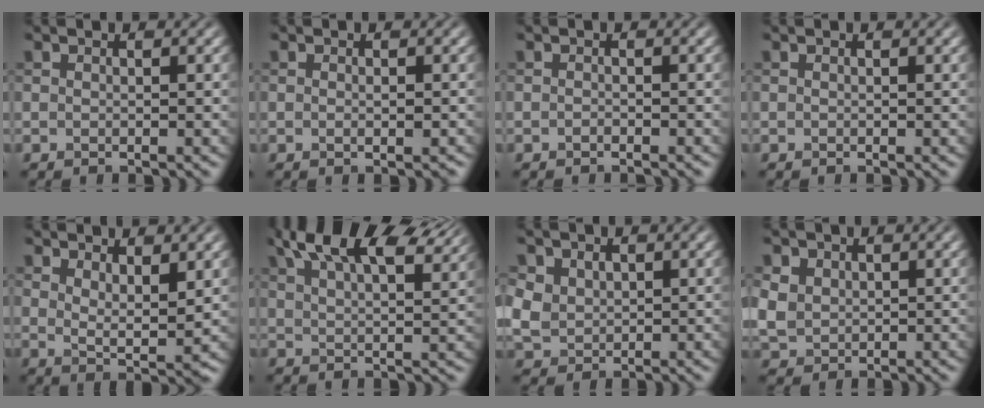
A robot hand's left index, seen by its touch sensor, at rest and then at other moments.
{"total": 0.9, "force": [-0.1, 0.3, 0.9], "torque": [-0.014, -0.004, 0.000]}
{"total": 0.6, "force": [-0.5, 0.1, 0.3], "torque": [-0.003, 0.000, -0.008]}
{"total": 0.0}
{"total": 3.6, "force": [1.9, 1.1, 2.8], "torque": [-0.050, -0.015, 0.036]}
{"total": 11.4, "force": [7.9, 4.1, 7.1], "torque": [-0.110, 0.037, 0.109]}
{"total": 3.3, "force": [1.1, 2.7, 1.4], "torque": [-0.043, 0.000, 0.026]}
{"total": 2.8, "force": [1.0, 2.3, 1.2], "torque": [-0.035, -0.001, 0.022]}